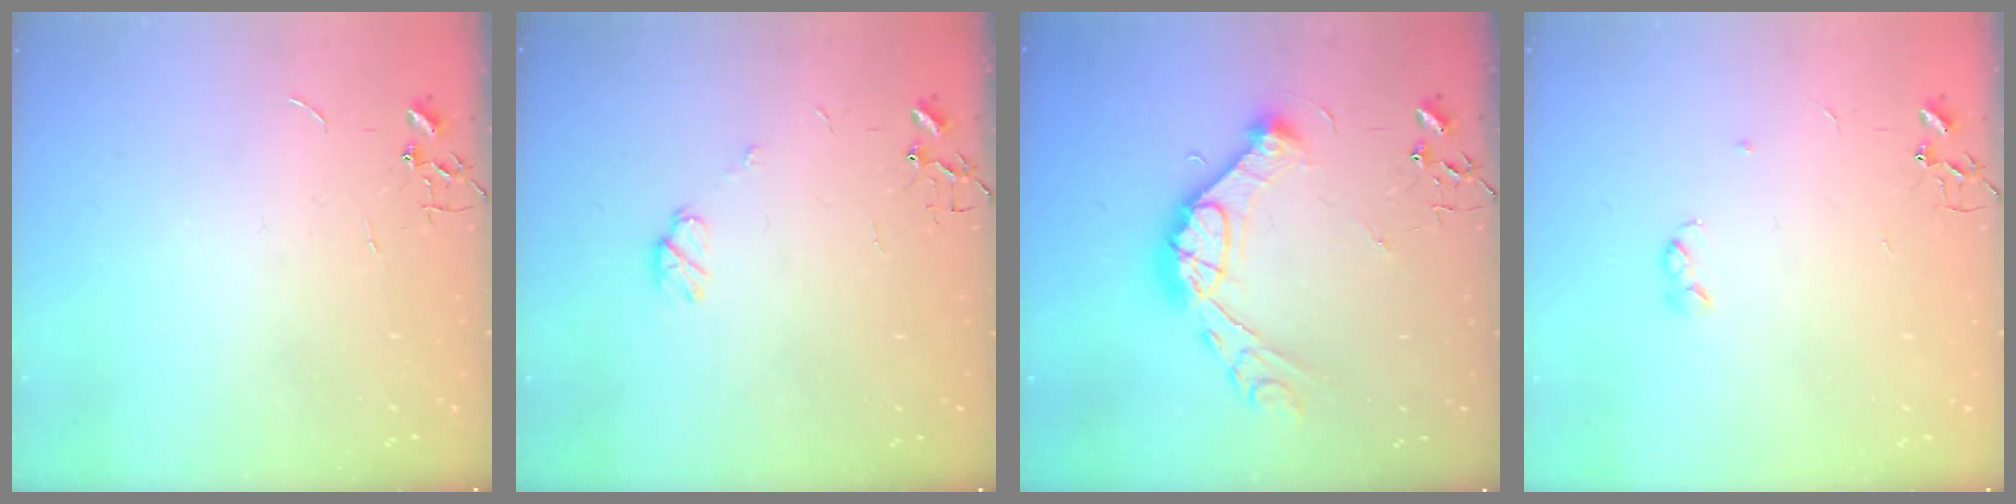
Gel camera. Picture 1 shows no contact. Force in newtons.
{"total": 6.6, "press": 6.6, "slide": 0.8}
{"total": 15.3, "press": 15.2, "slide": 1.5}
{"total": 3.2, "press": 3.1, "slide": 0.6}